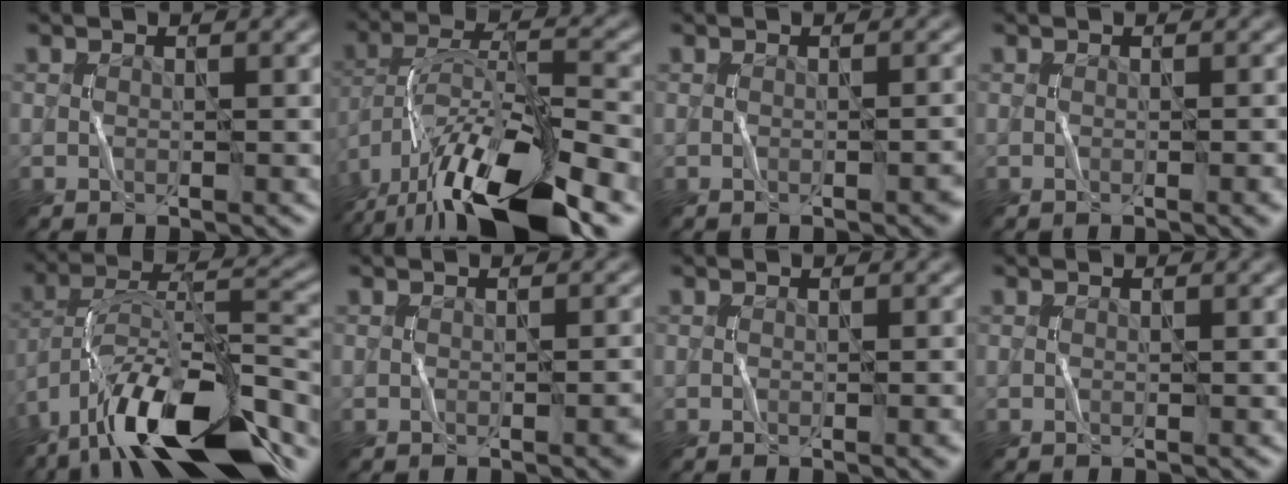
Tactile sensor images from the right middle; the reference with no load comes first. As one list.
[{"total": 15.0, "force": [-9.0, 5.4, 10.7], "torque": [-0.206, 0.006, -0.157]}, {"total": 1.7, "force": [-0.7, 0.5, 1.5], "torque": [-0.009, 0.009, -0.008]}, {"total": 2.1, "force": [-0.5, 0.9, 1.9], "torque": [-0.003, 0.007, -0.004]}, {"total": 15.7, "force": [-10.6, 5.1, 10.3], "torque": [-0.193, 0.023, -0.180]}, {"total": 2.3, "force": [-0.7, 0.7, 2.0], "torque": [-0.012, 0.008, -0.007]}, {"total": 1.8, "force": [-0.4, 0.7, 1.6], "torque": [-0.002, 0.007, -0.003]}, {"total": 0.0}]